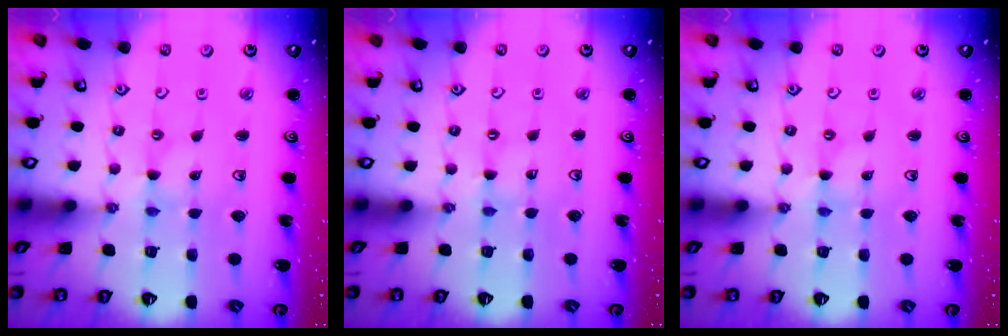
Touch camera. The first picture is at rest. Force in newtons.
{"total": 0.0}
{"total": 0.0}